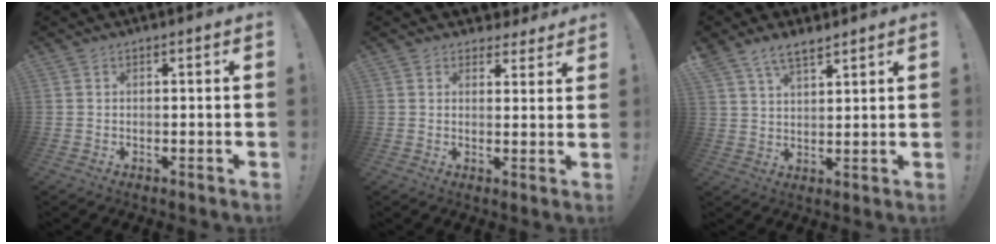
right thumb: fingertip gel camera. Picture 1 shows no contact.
{"total": 4.0, "force": [3.0, 2.6, 0.7], "torque": [0.000, -0.022, 0.053]}
{"total": 6.2, "force": [5.0, 2.4, 2.9], "torque": [-0.052, -0.026, 0.094]}